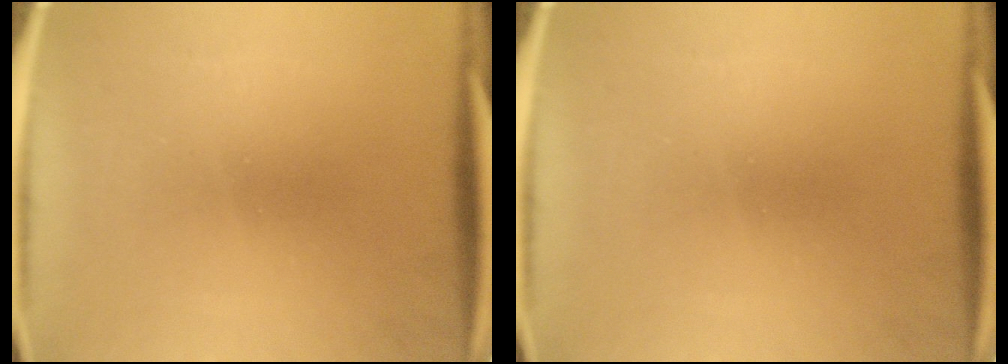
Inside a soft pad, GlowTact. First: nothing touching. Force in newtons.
{"total": 0.0}